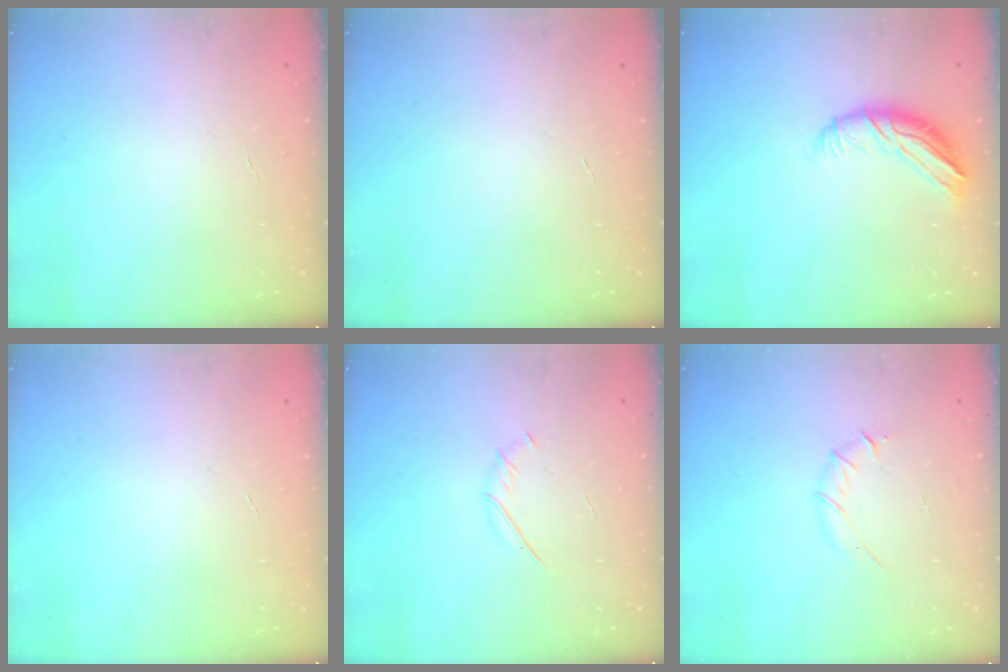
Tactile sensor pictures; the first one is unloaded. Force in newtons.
{"total": 0.0}
{"total": 8.9, "press": 8.9, "slide": 1.2}
{"total": 0.0}
{"total": 1.9, "press": 1.8, "slide": 0.6}
{"total": 5.4, "press": 5.1, "slide": 1.6}